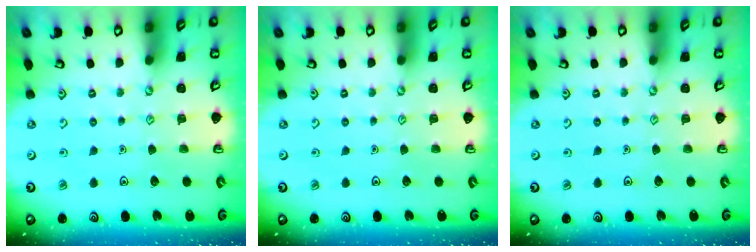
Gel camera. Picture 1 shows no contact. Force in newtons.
{"total": 0.0}
{"total": 0.0}